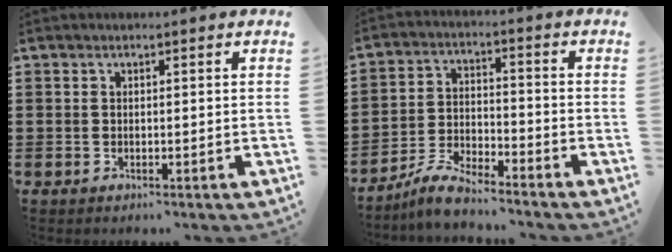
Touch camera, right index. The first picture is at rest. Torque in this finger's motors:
{"motor_torque": [0.75, -0.73, 0.22, 0.00]}